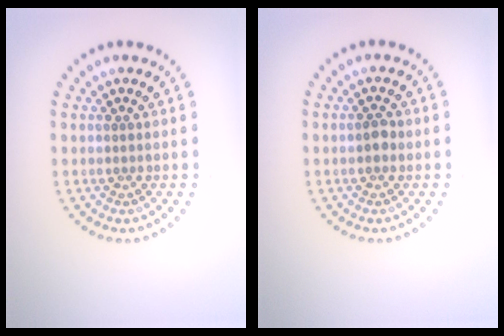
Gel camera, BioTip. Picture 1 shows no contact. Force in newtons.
{"total": 1.3, "press": 1.3, "slide": 0.1}